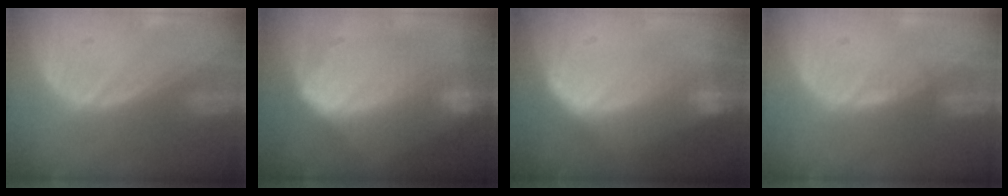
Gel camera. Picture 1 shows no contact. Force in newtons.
{"total": 9.7, "press": 9.7, "slide": 0.8}
{"total": 7.1, "press": 6.5, "slide": 2.8}
{"total": 1.3, "press": 1.2, "slide": 0.2}